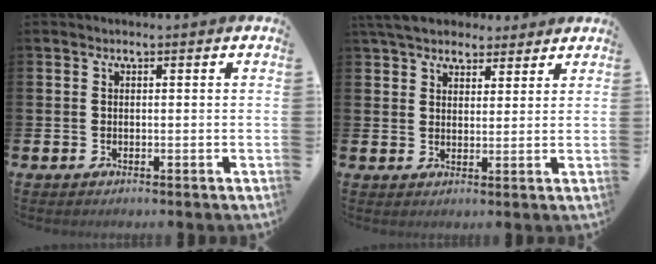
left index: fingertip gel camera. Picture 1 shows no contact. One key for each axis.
{"total": 5.7, "fx": 5.2, "fy": 2.1, "fz": 1.1, "tx": -0.038, "ty": -0.015, "tz": 0.097}